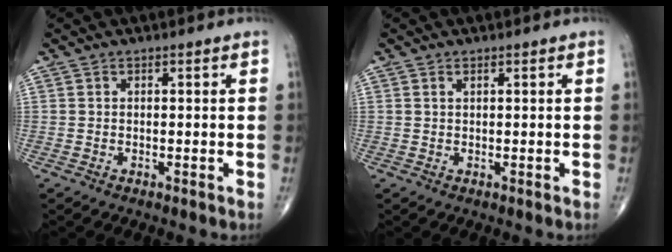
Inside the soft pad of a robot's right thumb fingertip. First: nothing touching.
{"total": 0.5, "force": [0.3, 0.2, 0.4], "torque": [-0.010, 0.004, 0.006]}